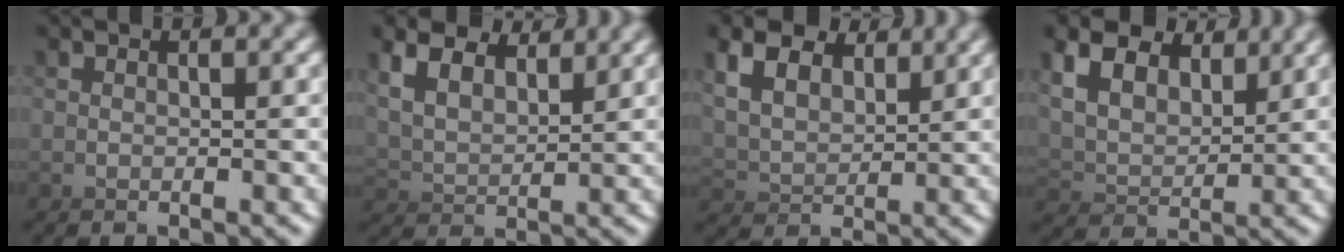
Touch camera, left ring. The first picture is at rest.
{"total": 4.3, "force": [3.2, -1.0, -2.6], "torque": [-0.003, 0.020, 0.038]}
{"total": 3.9, "force": [3.1, 0.0, -2.4], "torque": [0.005, 0.022, 0.031]}
{"total": 4.7, "force": [3.6, -0.5, -3.1], "torque": [0.023, 0.028, 0.039]}